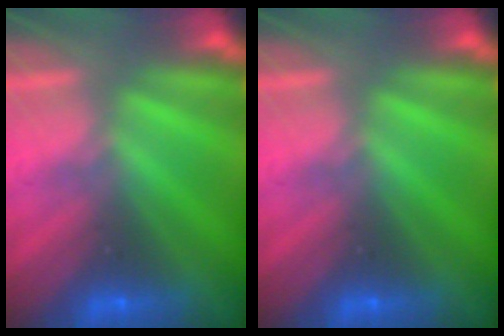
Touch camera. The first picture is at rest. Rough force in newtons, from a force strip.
{"total": 0.0}